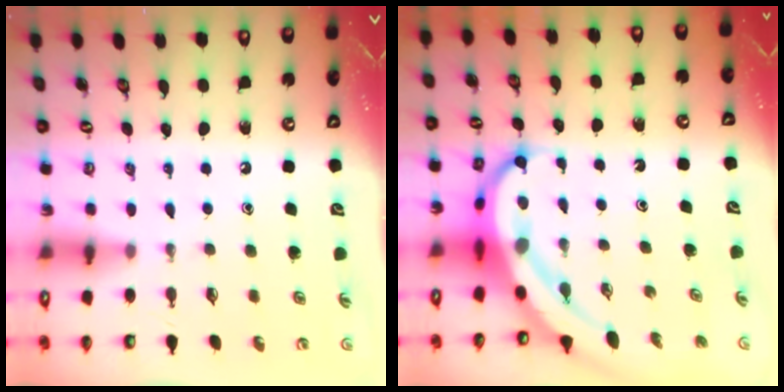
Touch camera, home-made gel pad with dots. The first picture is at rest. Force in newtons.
{"total": 10.1, "press": 10.1, "slide": 1.1}